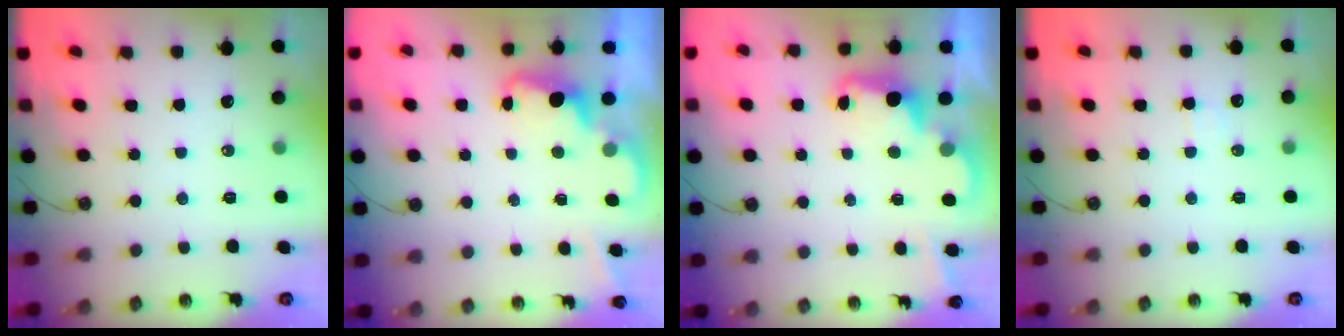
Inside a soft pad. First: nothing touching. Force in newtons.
{"total": 2.0, "press": 1.9, "slide": 0.5}
{"total": 2.4, "press": 2.3, "slide": 0.6}
{"total": 3.0, "press": 2.9, "slide": 0.8}